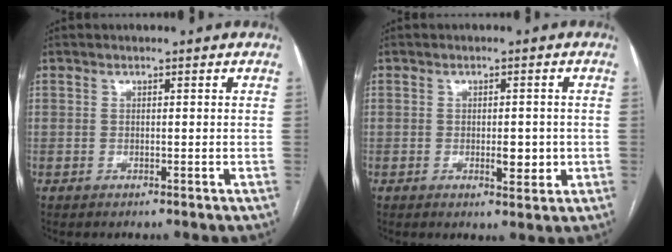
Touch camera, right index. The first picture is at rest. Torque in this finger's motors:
{"motor_torque": [0.80, 0.86, 0.01, 0.08]}